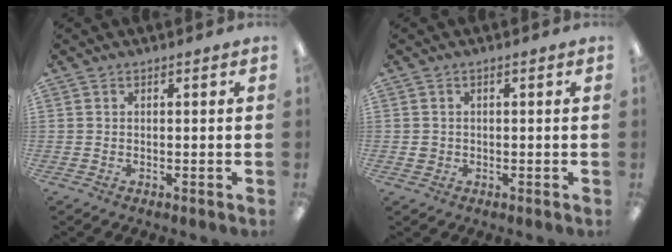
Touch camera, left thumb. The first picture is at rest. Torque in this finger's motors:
{"motor_torque": [-0.23, 0.12, -0.42, 0.32, 0.00]}